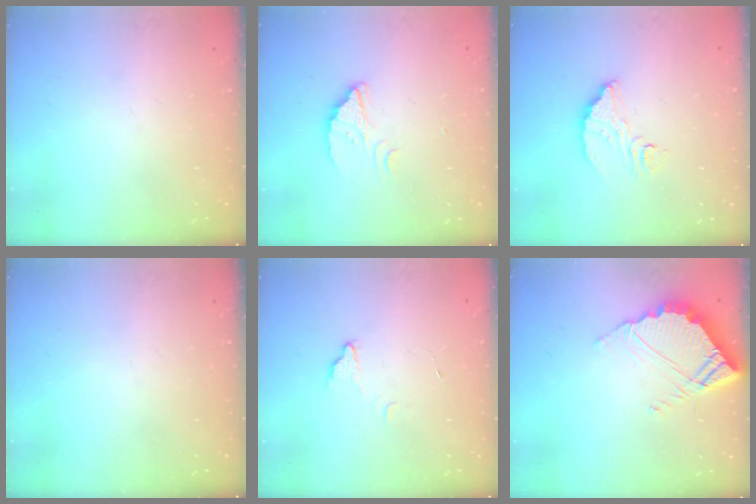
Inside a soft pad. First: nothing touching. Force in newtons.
{"total": 2.7, "press": 2.7, "slide": 0.1}
{"total": 7.1, "press": 7.1, "slide": 0.5}
{"total": 0.0}
{"total": 2.2, "press": 2.2, "slide": 0.2}
{"total": 8.0, "press": 7.9, "slide": 0.5}